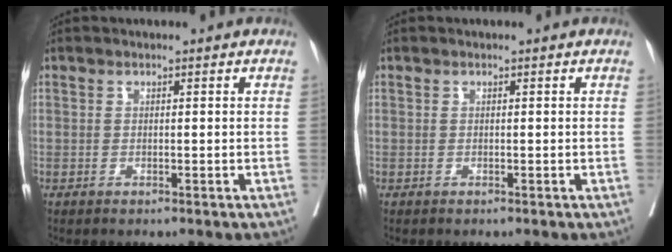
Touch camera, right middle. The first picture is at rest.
{"total": 0.0}